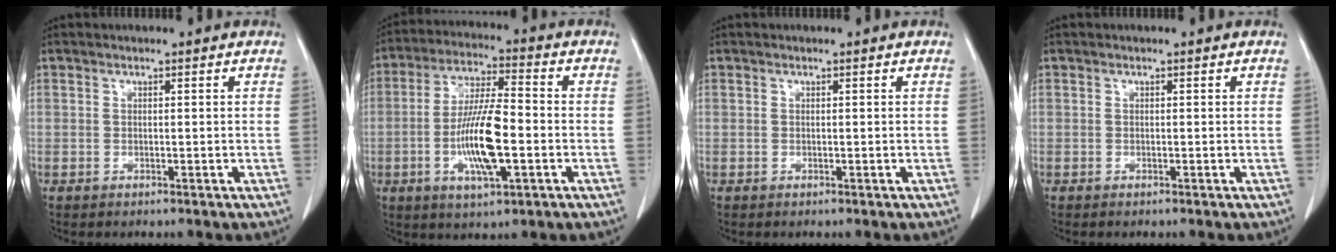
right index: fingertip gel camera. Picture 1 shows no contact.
{"total": 11.7, "force": [-2.6, 2.2, 11.2], "torque": [-0.215, -0.001, -0.044]}
{"total": 0.0}
{"total": 0.0}